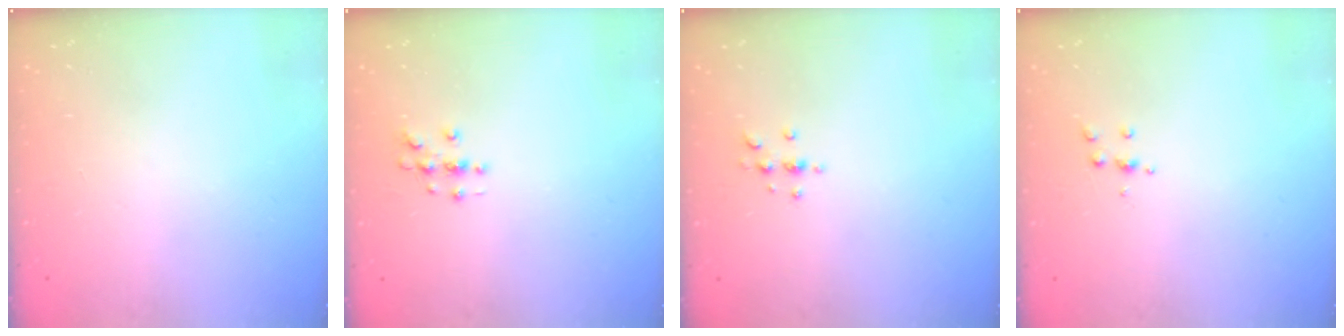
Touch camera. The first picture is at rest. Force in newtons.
{"total": 2.9, "press": 2.9, "slide": 0.3}
{"total": 2.9, "press": 2.9, "slide": 0.4}
{"total": 5.0, "press": 4.9, "slide": 0.8}